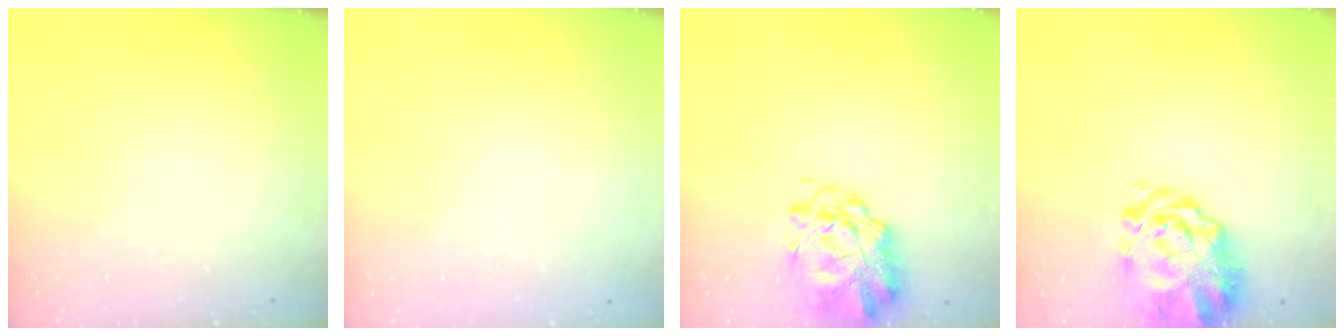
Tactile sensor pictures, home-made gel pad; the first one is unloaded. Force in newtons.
{"total": 1.7, "press": 1.7, "slide": 0.2}
{"total": 3.2, "press": 2.6, "slide": 1.8}
{"total": 3.8, "press": 3.5, "slide": 1.6}